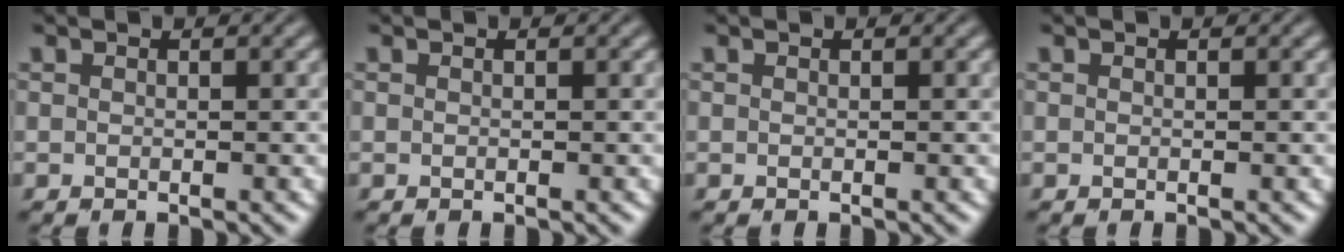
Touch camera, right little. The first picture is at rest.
{"total": 0.0}
{"total": 0.0}
{"total": 0.0}